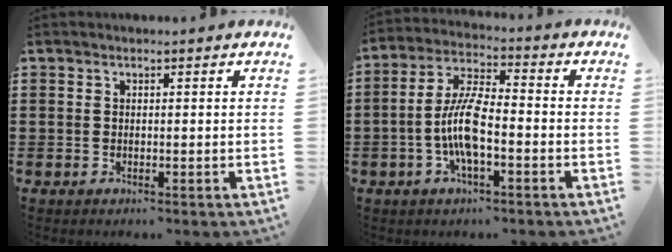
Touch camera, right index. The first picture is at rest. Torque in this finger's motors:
{"motor_torque": [2.14, 0.00, 0.42, 0.21]}